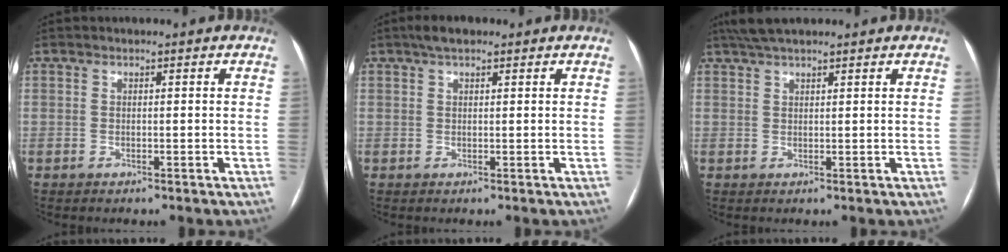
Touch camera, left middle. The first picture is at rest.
{"total": 3.0, "force": [2.1, 1.0, 1.8], "torque": [-0.038, 0.016, 0.036]}
{"total": 5.3, "force": [4.4, 0.8, 2.8], "torque": [-0.053, 0.032, 0.080]}